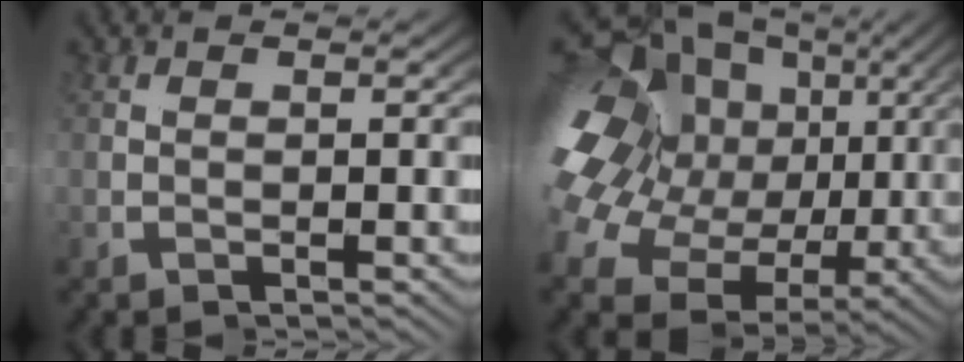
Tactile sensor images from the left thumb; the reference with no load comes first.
{"total": 14.2, "force": [2.9, 9.0, 10.6], "torque": [-0.200, 0.016, 0.042]}